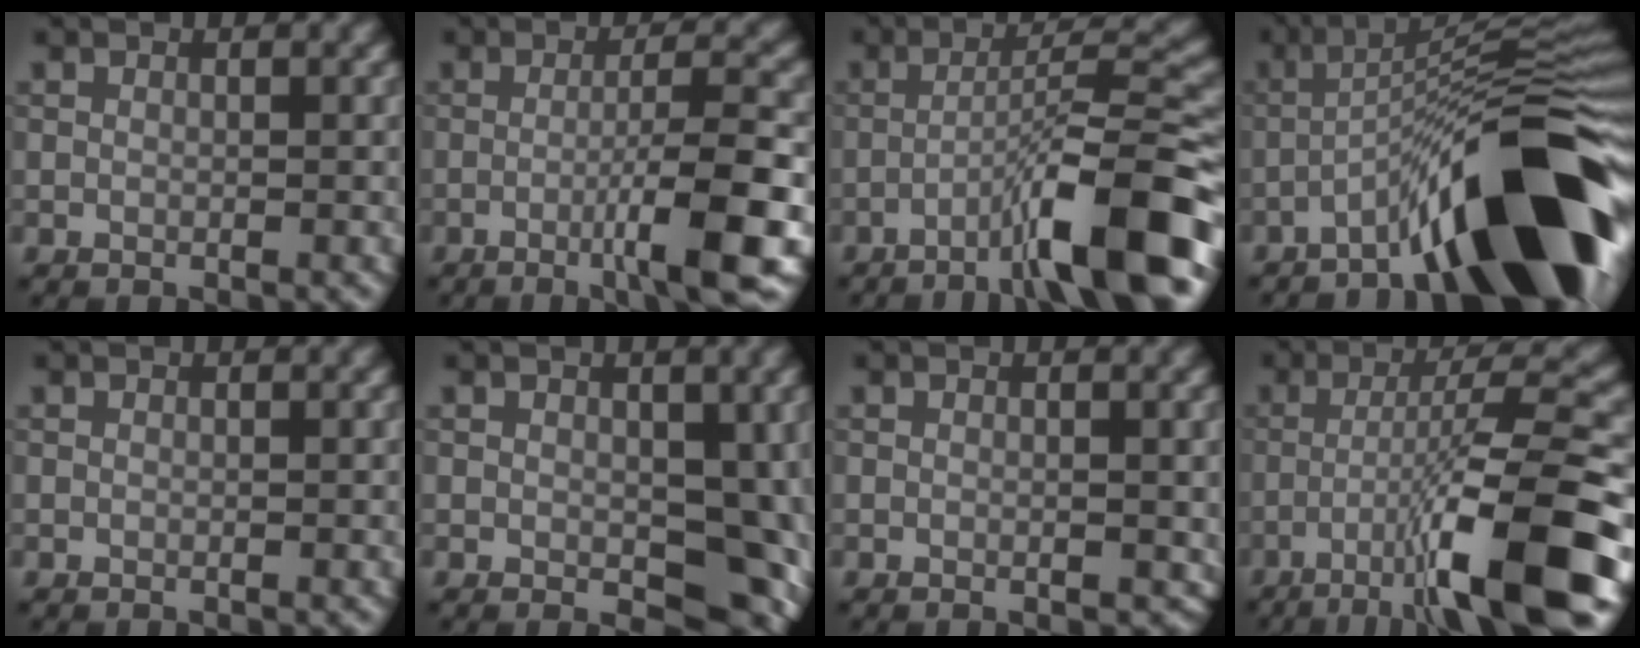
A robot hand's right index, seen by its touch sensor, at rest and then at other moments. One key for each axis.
{"total": 7.3, "fx": -2.4, "fy": 0.8, "fz": 6.8, "tx": -0.096, "ty": 0.012, "tz": -0.049}
{"total": 9.9, "fx": -5.0, "fy": 1.1, "fz": 8.4, "tx": -0.118, "ty": 0.023, "tz": -0.085}
{"total": 14.2, "fx": -7.7, "fy": 2.5, "fz": 11.7, "tx": -0.164, "ty": 0.023, "tz": -0.122}
{"total": 0.0}
{"total": 6.3, "fx": -0.2, "fy": 3.9, "fz": 5.0, "tx": -0.063, "ty": -0.010, "tz": 0.000}
{"total": 1.0, "fx": -0.1, "fy": 0.5, "fz": 0.9, "tx": -0.008, "ty": -0.002, "tz": 0.001}
{"total": 11.9, "fx": -5.4, "fy": 1.5, "fz": 10.5, "tx": -0.154, "ty": 0.018, "tz": -0.085}